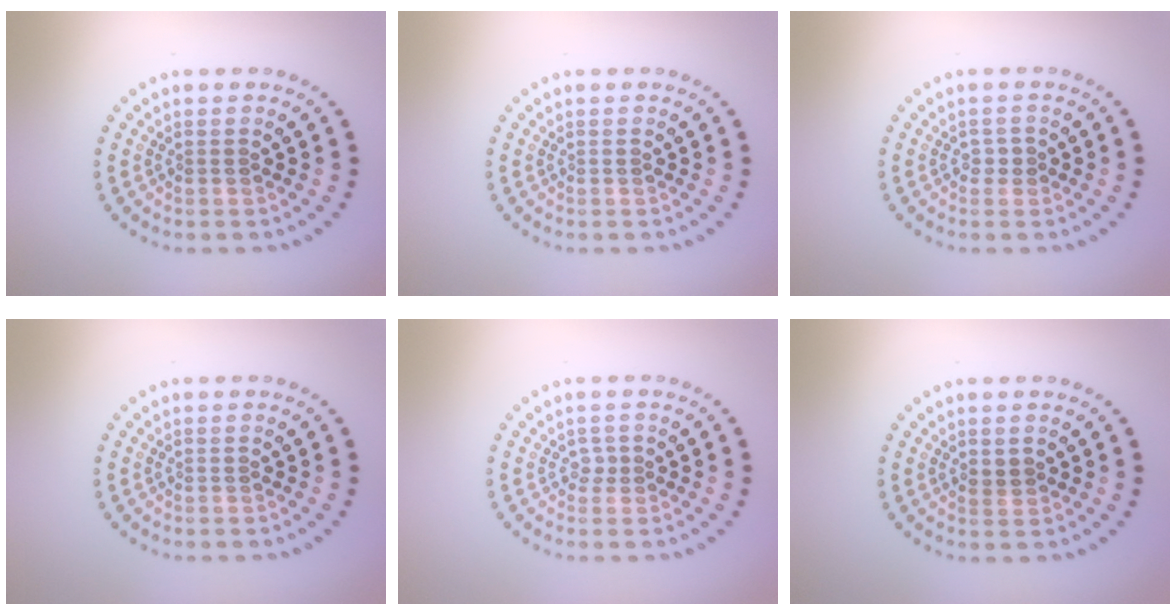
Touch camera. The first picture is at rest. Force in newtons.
{"total": 0.0}
{"total": 1.0, "press": 1.0, "slide": 0.4}
{"total": 0.0}
{"total": 0.9, "press": 0.8, "slide": 0.5}
{"total": 0.8, "press": 0.8, "slide": 0.3}